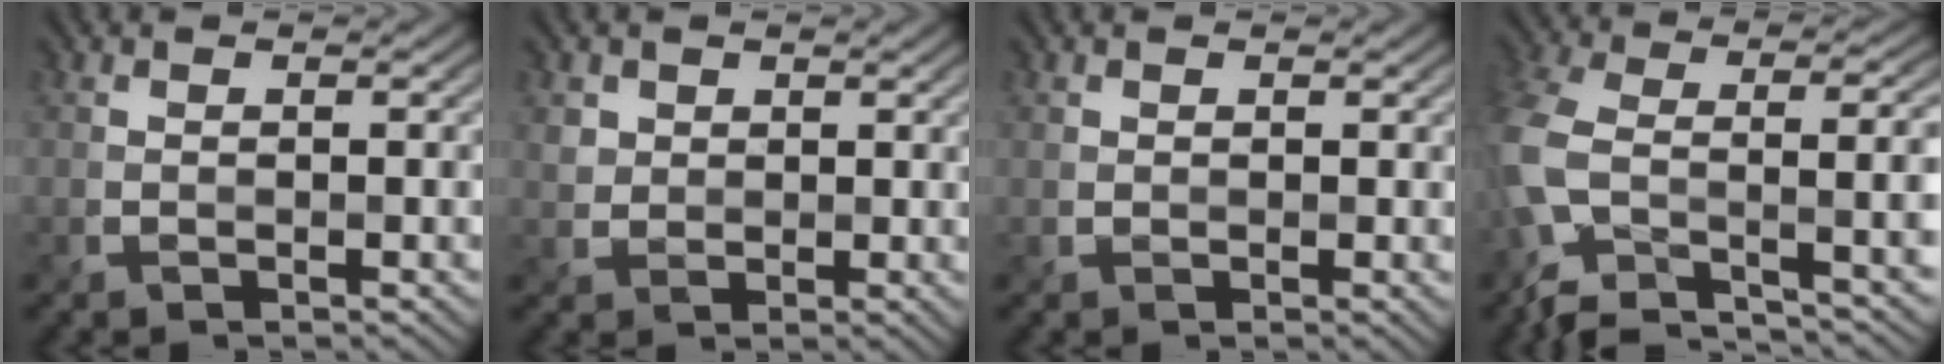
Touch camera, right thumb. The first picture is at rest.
{"total": 2.4, "force": [1.3, 1.9, 0.4], "torque": [-0.017, -0.002, 0.024]}
{"total": 0.8, "force": [0.5, 0.7, 0.2], "torque": [0.000, -0.002, 0.010]}
{"total": 13.6, "force": [-6.0, 5.1, 11.1], "torque": [-0.248, -0.011, -0.100]}